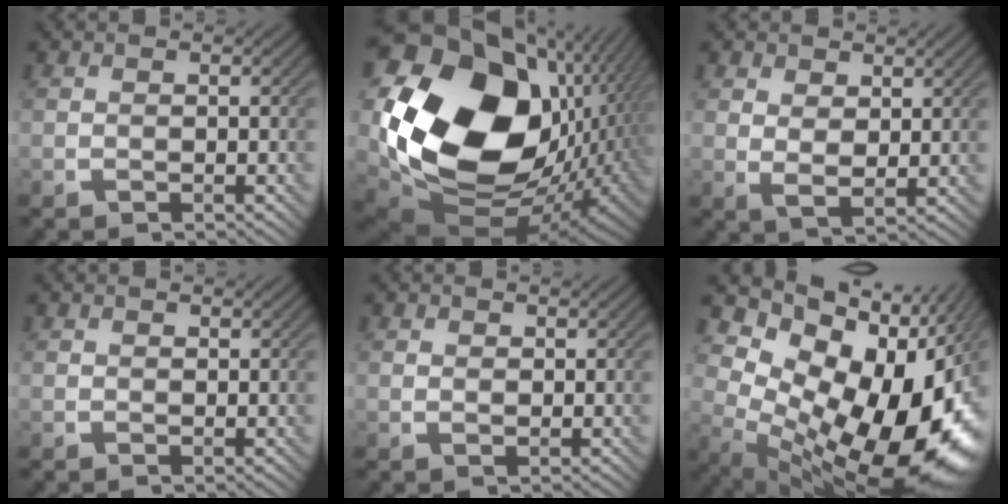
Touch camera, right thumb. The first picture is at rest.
{"total": 22.7, "force": [3.2, 16.6, 15.1], "torque": [-0.332, -0.033, 0.087]}
{"total": 3.4, "force": [1.9, 1.8, 2.1], "torque": [-0.045, -0.010, 0.038]}
{"total": 0.6, "force": [0.5, 0.3, 0.2], "torque": [-0.003, -0.001, 0.009]}
{"total": 0.9, "force": [0.6, 0.5, 0.4], "torque": [-0.005, -0.002, 0.012]}
{"total": 17.9, "force": [1.3, 11.1, 14.0], "torque": [-0.173, -0.028, 0.066]}